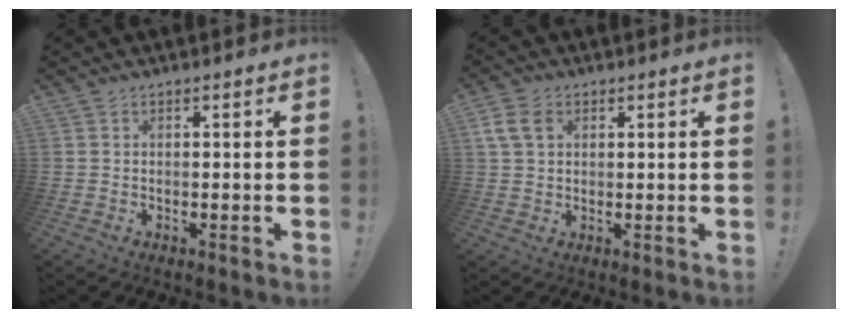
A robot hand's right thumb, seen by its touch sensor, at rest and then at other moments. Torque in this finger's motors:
{"motor_torque": [0.13, 0.11, 0.52, 0.08, 0.03]}